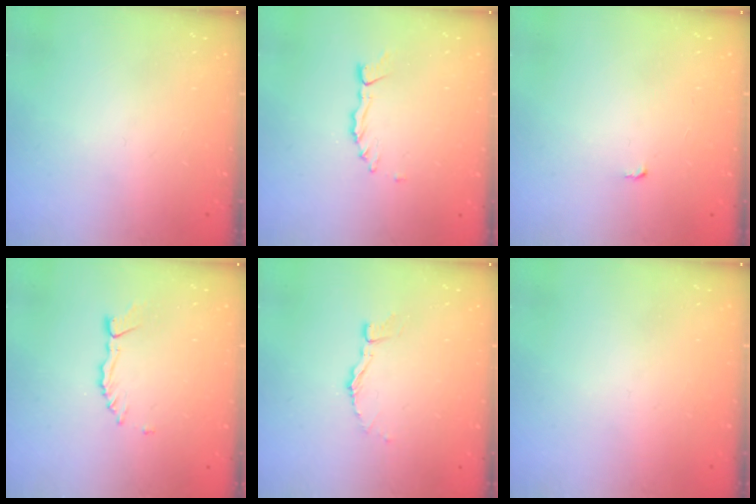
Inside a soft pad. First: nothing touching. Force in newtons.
{"total": 0.9, "press": 0.9, "slide": 0.1}
{"total": 2.7, "press": 2.7, "slide": 0.2}
{"total": 2.7, "press": 2.7, "slide": 0.3}
{"total": 5.1, "press": 5.1, "slide": 0.2}
{"total": 0.0}